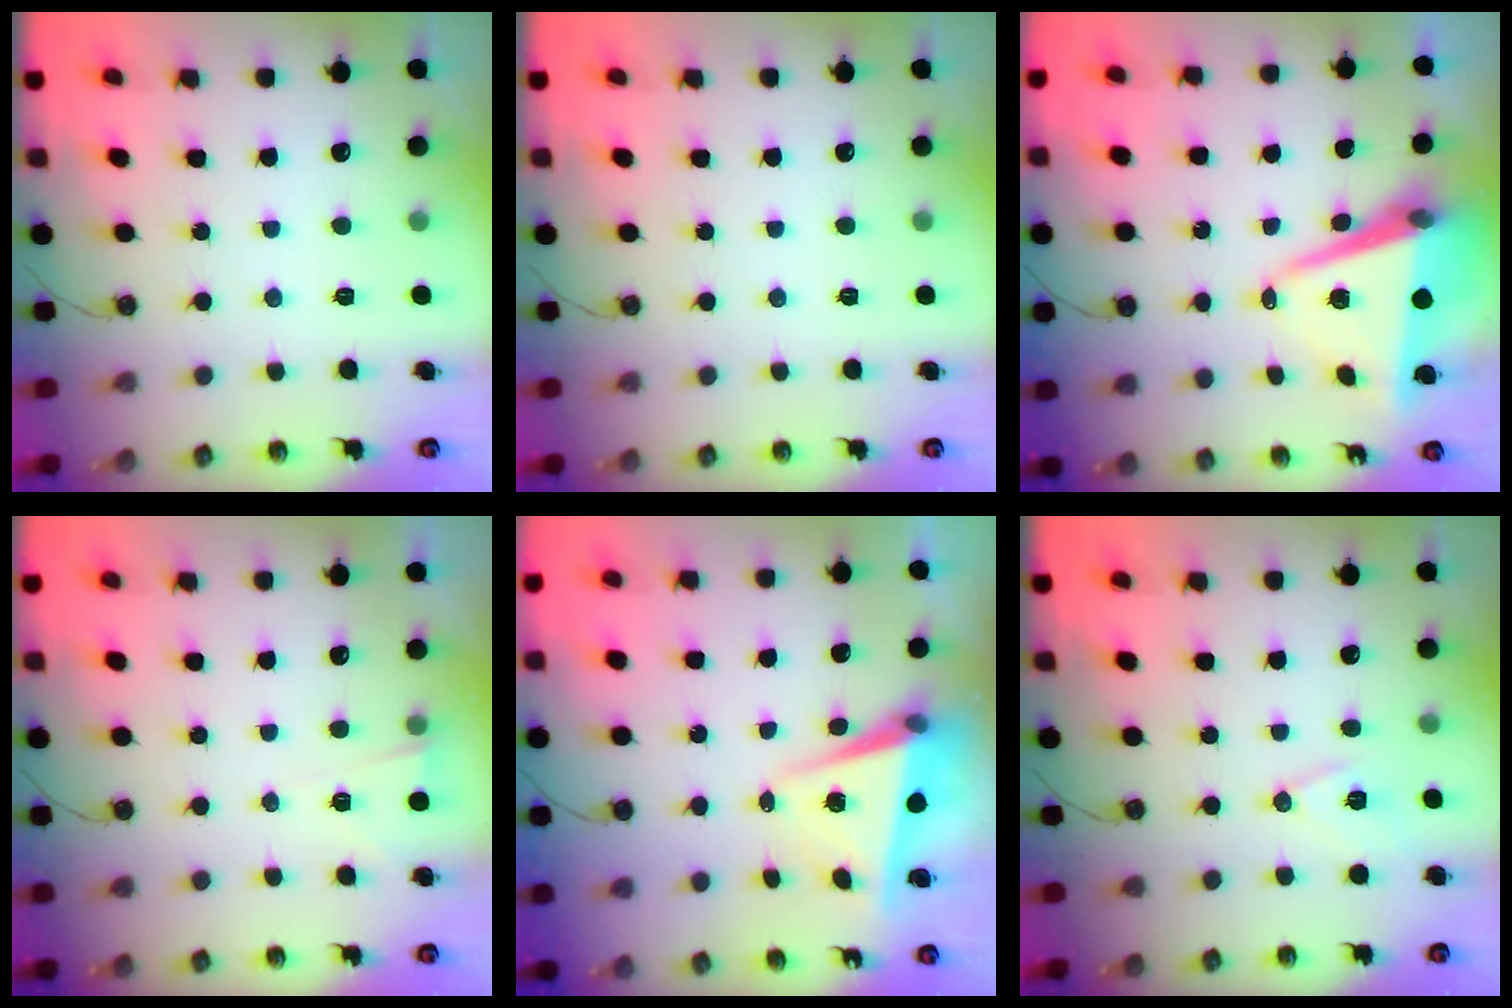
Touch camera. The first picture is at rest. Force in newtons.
{"total": 0.0}
{"total": 10.5, "press": 9.9, "slide": 3.3}
{"total": 2.7, "press": 2.3, "slide": 1.5}
{"total": 5.4, "press": 5.3, "slide": 1.2}
{"total": 9.2, "press": 8.5, "slide": 3.6}